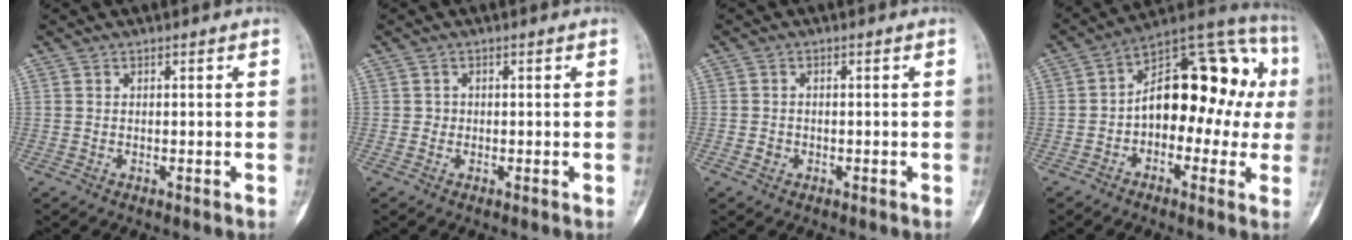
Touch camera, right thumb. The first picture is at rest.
{"total": 0.6, "force": [-0.1, 0.6, 0.1], "torque": [0.004, 0.003, -0.004]}
{"total": 1.4, "force": [-0.6, 1.2, 0.4], "torque": [-0.001, 0.006, -0.011]}
{"total": 19.4, "force": [0.1, 11.5, 15.6], "torque": [-0.172, 0.057, -0.008]}